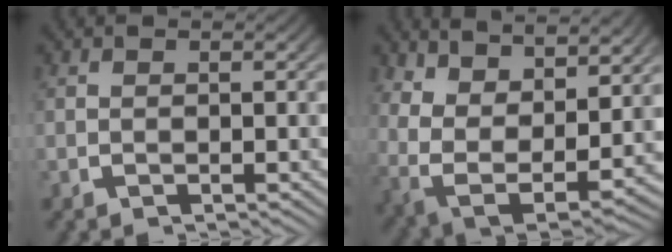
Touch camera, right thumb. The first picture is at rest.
{"total": 11.6, "force": [0.7, 8.3, 8.1], "torque": [-0.198, -0.062, 0.035]}